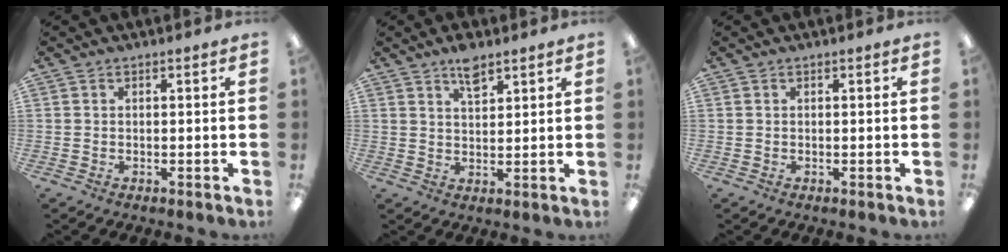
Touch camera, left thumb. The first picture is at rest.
{"total": 5.5, "force": [4.0, 2.3, 3.0], "torque": [-0.043, -0.017, 0.068]}
{"total": 0.0}